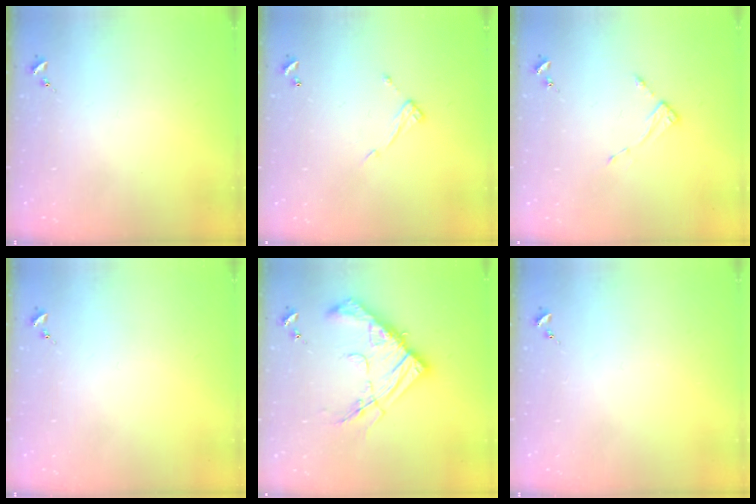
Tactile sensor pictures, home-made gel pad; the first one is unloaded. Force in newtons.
{"total": 8.2, "press": 8.1, "slide": 0.4}
{"total": 2.6, "press": 2.6, "slide": 0.3}
{"total": 0.0}
{"total": 18.4, "press": 18.3, "slide": 2.0}
{"total": 0.0}